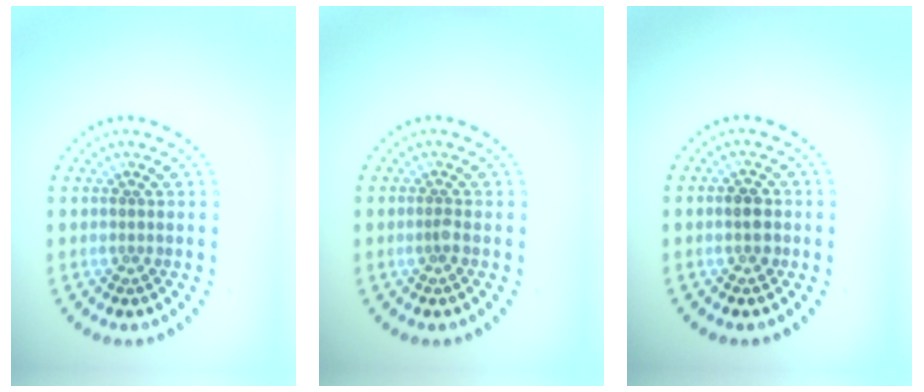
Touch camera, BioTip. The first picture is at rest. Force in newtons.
{"total": 0.7, "press": 0.5, "slide": 0.5}
{"total": 1.7, "press": 1.7, "slide": 0.2}